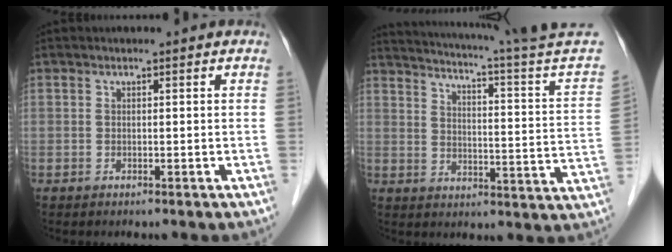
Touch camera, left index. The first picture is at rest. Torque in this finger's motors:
{"motor_torque": [0.44, -1.70, 0.33, 0.05]}